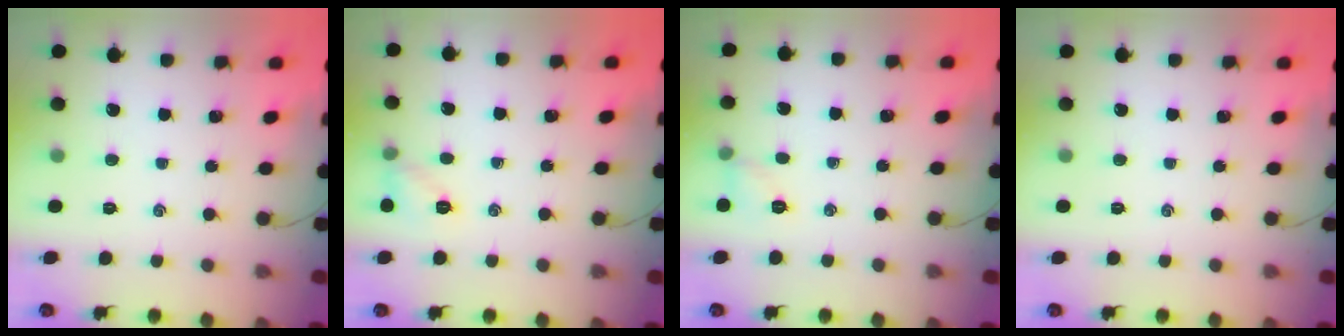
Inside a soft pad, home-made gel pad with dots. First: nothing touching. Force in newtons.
{"total": 6.4, "press": 6.3, "slide": 0.9}
{"total": 5.4, "press": 5.3, "slide": 1.1}
{"total": 0.0}